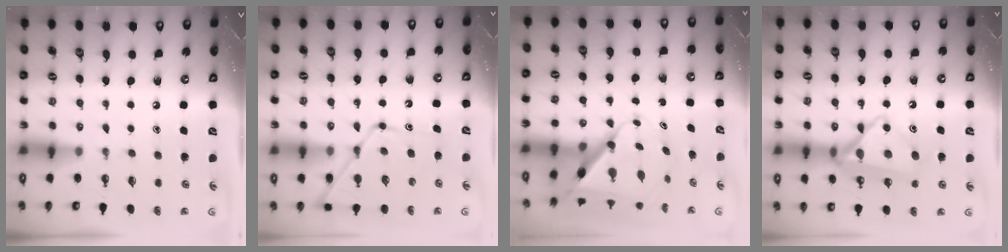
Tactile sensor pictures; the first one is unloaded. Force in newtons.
{"total": 12.2, "press": 12.1, "slide": 0.9}
{"total": 9.1, "press": 9.1, "slide": 0.5}
{"total": 15.3, "press": 15.3, "slide": 0.8}